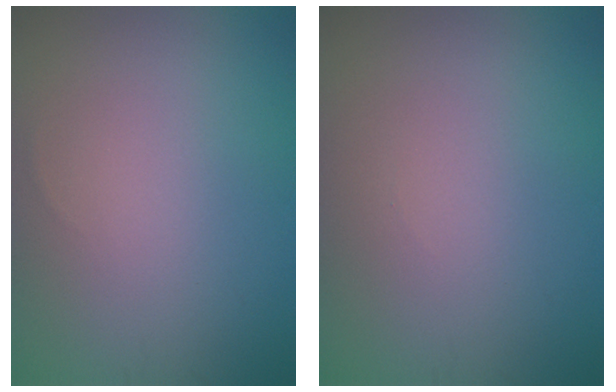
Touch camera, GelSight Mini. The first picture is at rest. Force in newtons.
{"total": 0.0}